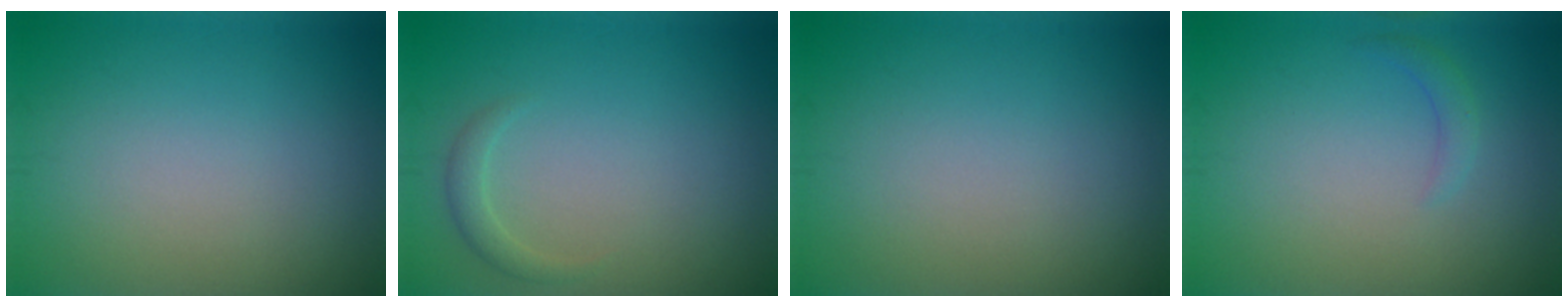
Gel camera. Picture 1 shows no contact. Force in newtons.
{"total": 1.2, "press": 1.2, "slide": 0.1}
{"total": 0.0}
{"total": 1.3, "press": 1.3, "slide": 0.1}